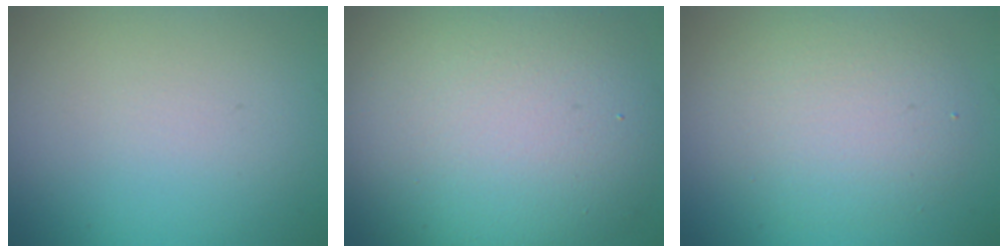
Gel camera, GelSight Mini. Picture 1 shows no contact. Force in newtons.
{"total": 13.4, "press": 13.4, "slide": 1.0}
{"total": 4.8, "press": 4.8, "slide": 0.3}